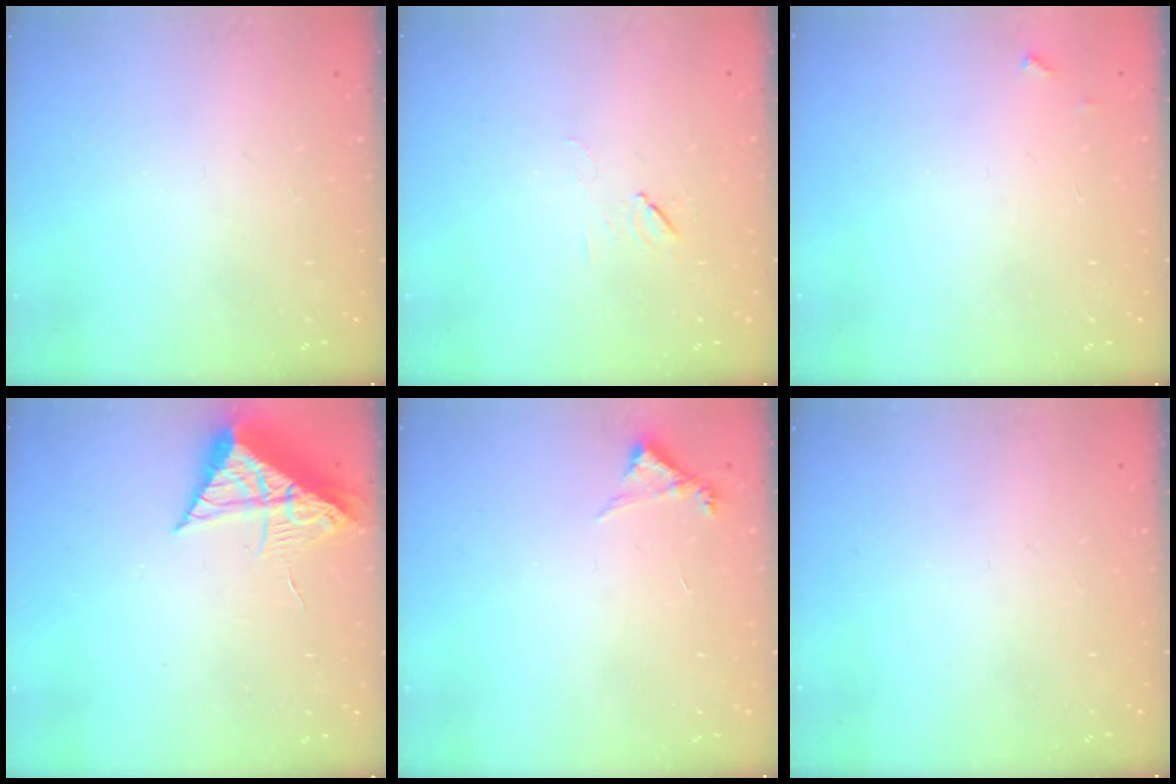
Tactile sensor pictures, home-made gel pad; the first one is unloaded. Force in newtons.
{"total": 5.4, "press": 5.3, "slide": 1.0}
{"total": 3.6, "press": 3.6, "slide": 0.2}
{"total": 9.8, "press": 9.8, "slide": 0.6}
{"total": 5.0, "press": 5.0, "slide": 0.5}
{"total": 0.0}